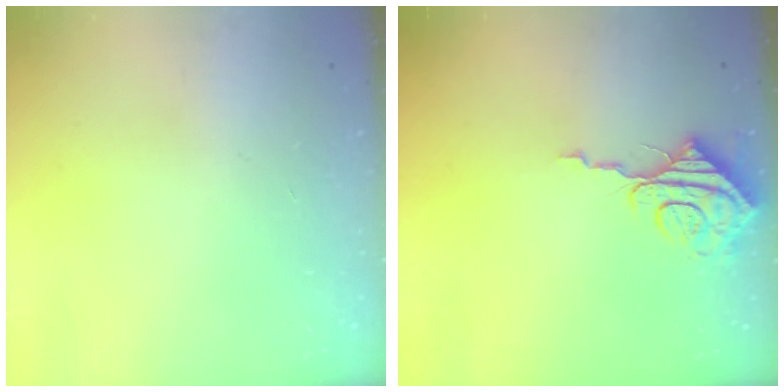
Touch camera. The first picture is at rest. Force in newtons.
{"total": 9.1, "press": 9.1, "slide": 0.2}